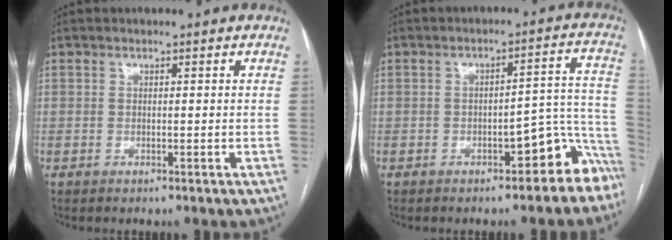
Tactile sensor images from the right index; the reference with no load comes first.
{"total": 7.9, "force": [-5.4, 2.8, 5.0], "torque": [-0.027, 0.048, -0.070]}